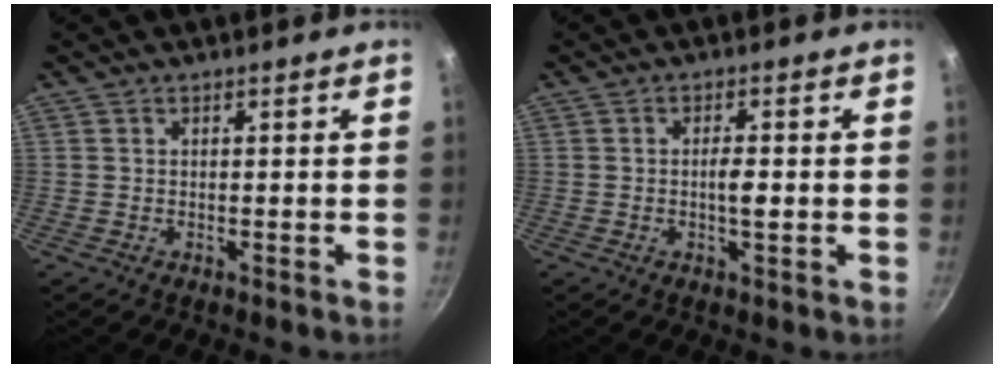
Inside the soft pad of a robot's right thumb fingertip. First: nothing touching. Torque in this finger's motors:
{"motor_torque": [2.57, 2.44, 0.33, -0.15, 0.00]}